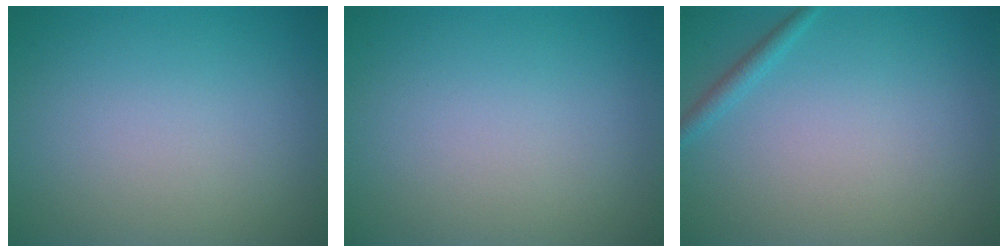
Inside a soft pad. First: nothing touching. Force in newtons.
{"total": 0.0}
{"total": 1.1, "press": 1.1, "slide": 0.1}